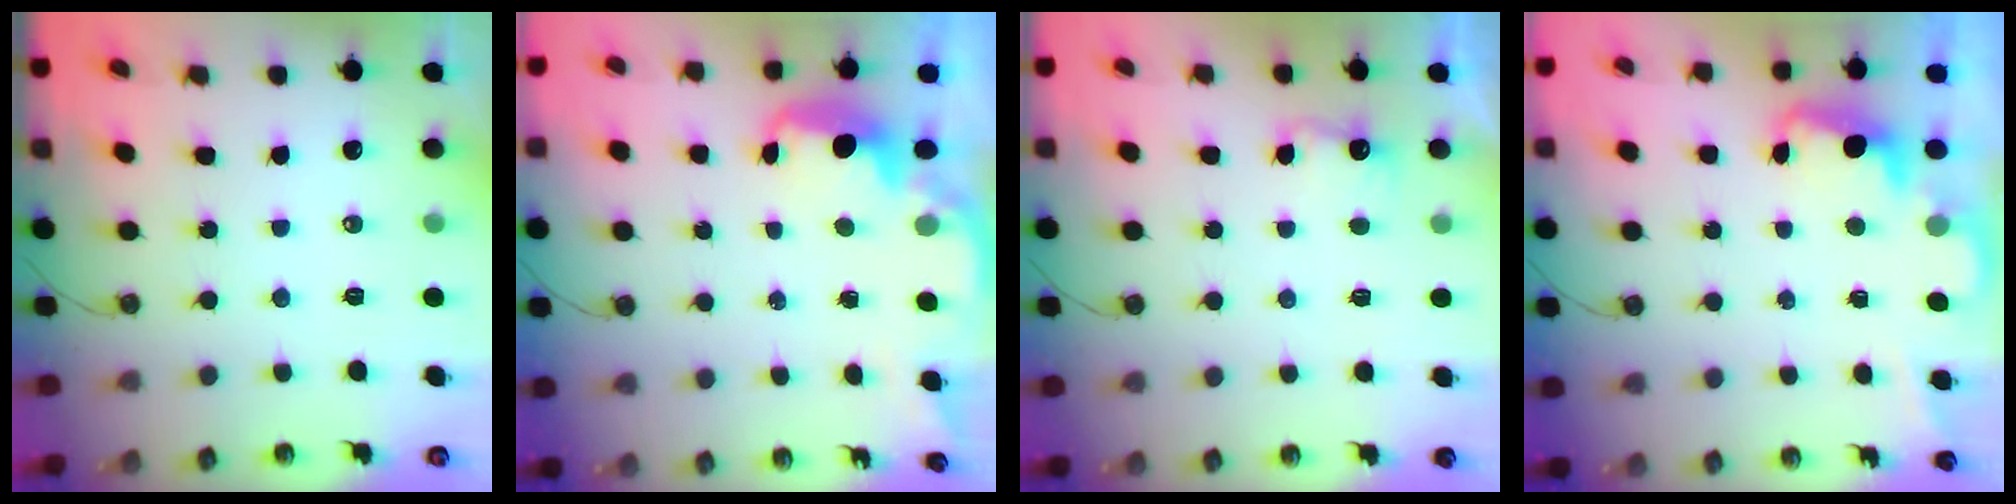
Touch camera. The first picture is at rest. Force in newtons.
{"total": 3.0, "press": 2.9, "slide": 0.6}
{"total": 3.3, "press": 3.1, "slide": 1.0}
{"total": 2.5, "press": 2.4, "slide": 0.5}